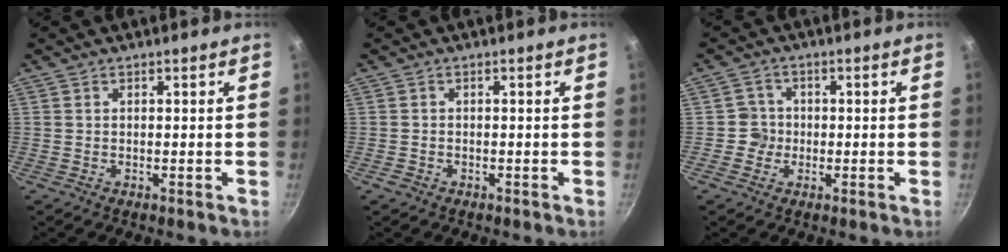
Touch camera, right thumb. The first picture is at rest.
{"total": 1.0, "force": [-0.6, 0.8, 0.3], "torque": [-0.008, 0.002, -0.013]}
{"total": 3.3, "force": [-0.7, 3.2, 0.3], "torque": [0.018, 0.012, -0.017]}